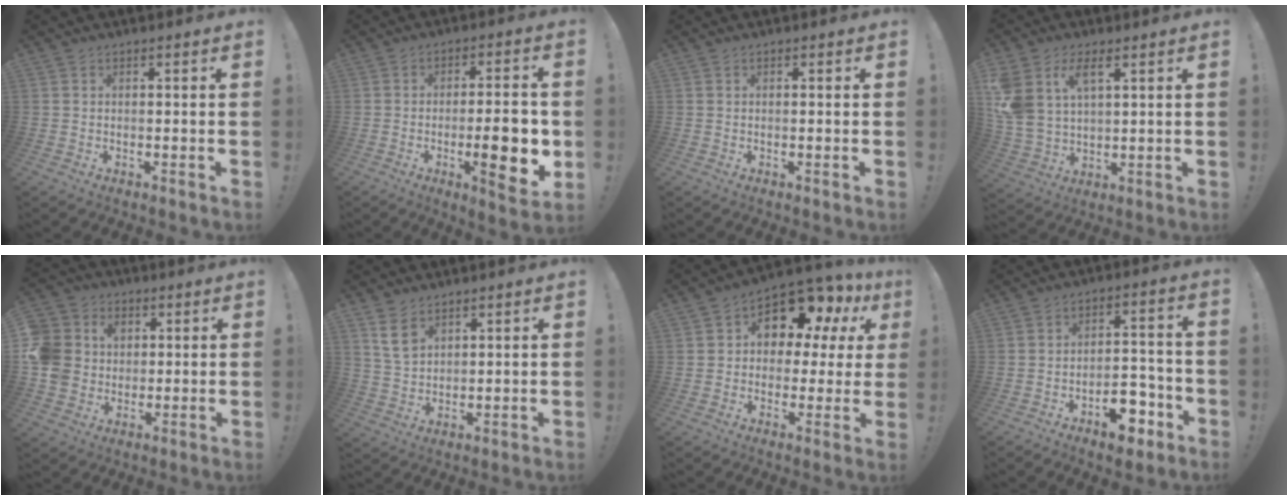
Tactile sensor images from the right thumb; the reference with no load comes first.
{"total": 14.4, "force": [-3.2, 4.1, 13.4], "torque": [-0.174, 0.000, -0.044]}
{"total": 0.0}
{"total": 10.1, "force": [5.0, 6.0, 6.4], "torque": [-0.151, -0.016, 0.098]}
{"total": 11.9, "force": [1.1, 10.9, 4.5], "torque": [-0.093, 0.004, 0.027]}
{"total": 6.9, "force": [4.2, 4.1, 3.7], "torque": [-0.058, -0.014, 0.080]}
{"total": 10.4, "force": [6.5, 6.1, 5.5], "torque": [-0.083, -0.056, 0.111]}
{"total": 10.9, "force": [-6.4, 5.9, 6.5], "torque": [-0.064, 0.061, -0.105]}